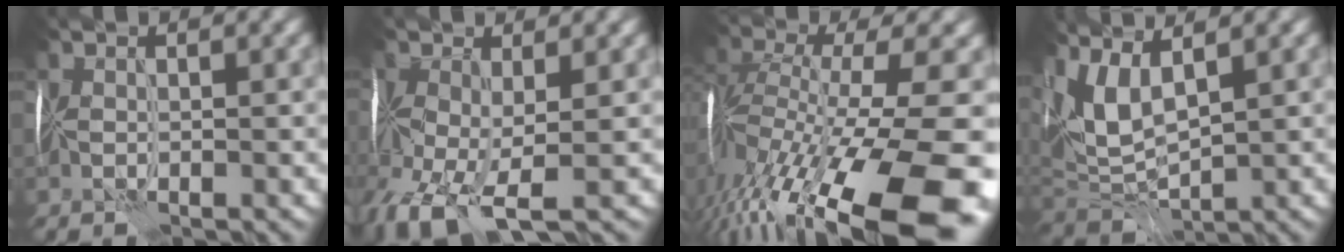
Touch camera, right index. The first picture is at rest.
{"total": 7.3, "force": [-3.6, 3.3, 5.4], "torque": [-0.140, -0.021, -0.068]}
{"total": 16.0, "force": [-8.3, 4.6, 12.9], "torque": [-0.240, -0.012, -0.135]}
{"total": 5.3, "force": [3.1, 2.2, 3.7], "torque": [-0.104, 0.011, 0.065]}